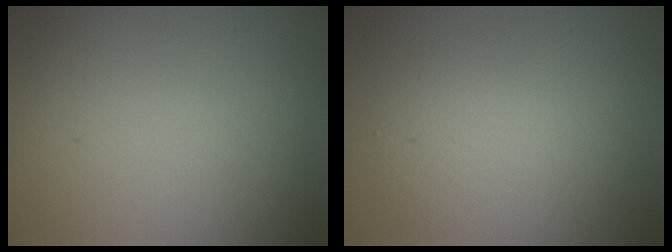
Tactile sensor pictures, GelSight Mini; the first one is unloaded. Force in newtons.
{"total": 3.9, "press": 3.9, "slide": 0.1}